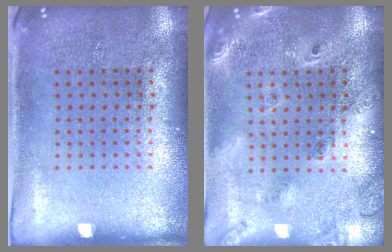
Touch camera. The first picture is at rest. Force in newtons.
{"total": 2.0, "press": 1.7, "slide": 1.0}